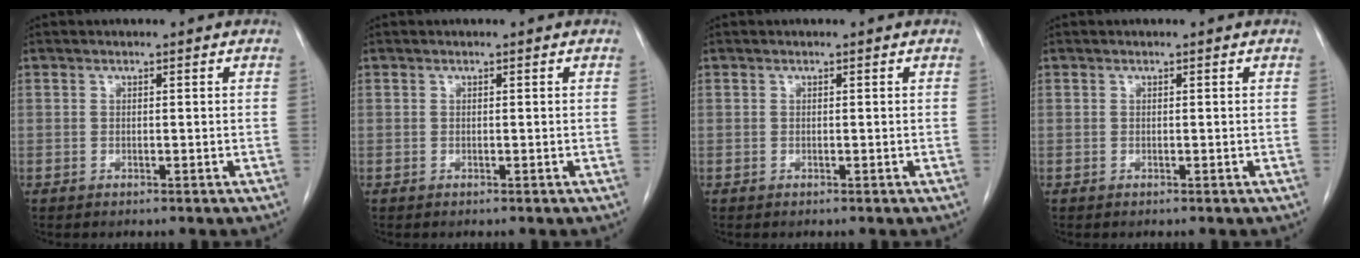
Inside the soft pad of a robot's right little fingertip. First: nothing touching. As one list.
[{"total": 0.0}, {"total": 0.0}, {"total": 0.0}]